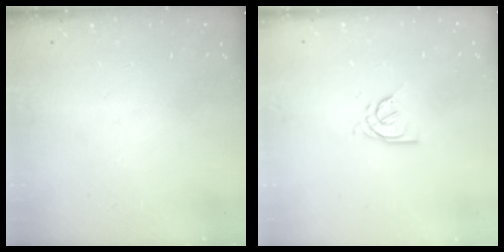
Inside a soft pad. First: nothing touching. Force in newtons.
{"total": 4.5, "press": 4.5, "slide": 0.7}